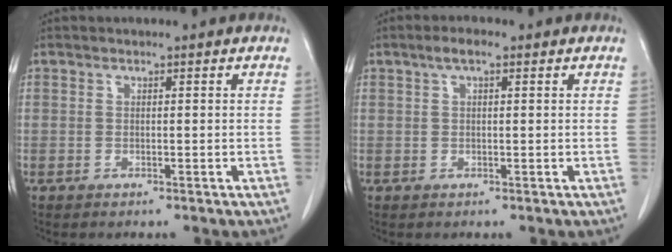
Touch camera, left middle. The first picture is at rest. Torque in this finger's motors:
{"motor_torque": [0.14, -0.07, 0.00, 0.04]}